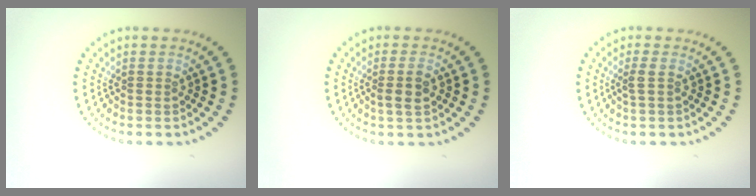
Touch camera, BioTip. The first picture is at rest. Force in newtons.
{"total": 1.7, "press": 1.6, "slide": 0.5}
{"total": 1.0, "press": 0.9, "slide": 0.4}